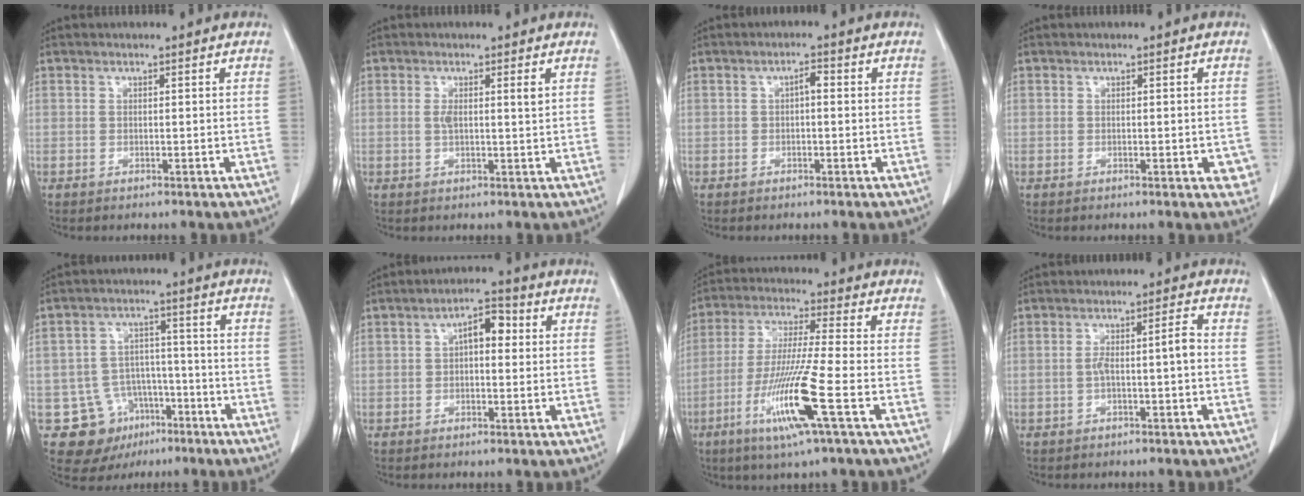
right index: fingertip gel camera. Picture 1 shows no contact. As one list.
[{"total": 2.7, "force": [0.7, 0.3, 2.6], "torque": [-0.048, 0.006, 0.012]}, {"total": 1.7, "force": [0.1, 0.6, 1.5], "torque": [-0.024, 0.005, 0.001]}, {"total": 2.9, "force": [-0.7, 1.3, 2.5], "torque": [-0.014, 0.003, -0.003]}, {"total": 10.8, "force": [-5.2, 9.1, 2.8], "torque": [-0.049, 0.034, -0.066]}, {"total": 4.9, "force": [0.8, 2.3, 4.2], "torque": [-0.067, 0.024, 0.008]}, {"total": 12.6, "force": [-5.0, -1.0, 11.5], "torque": [-0.231, -0.027, -0.099]}, {"total": 3.7, "force": [-0.7, 0.2, 3.6], "torque": [-0.061, 0.015, -0.009]}]